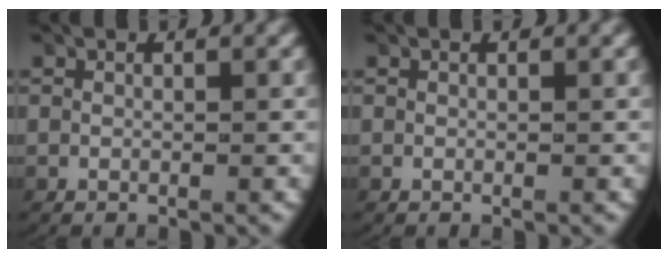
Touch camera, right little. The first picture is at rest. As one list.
[{"total": 0.0}]